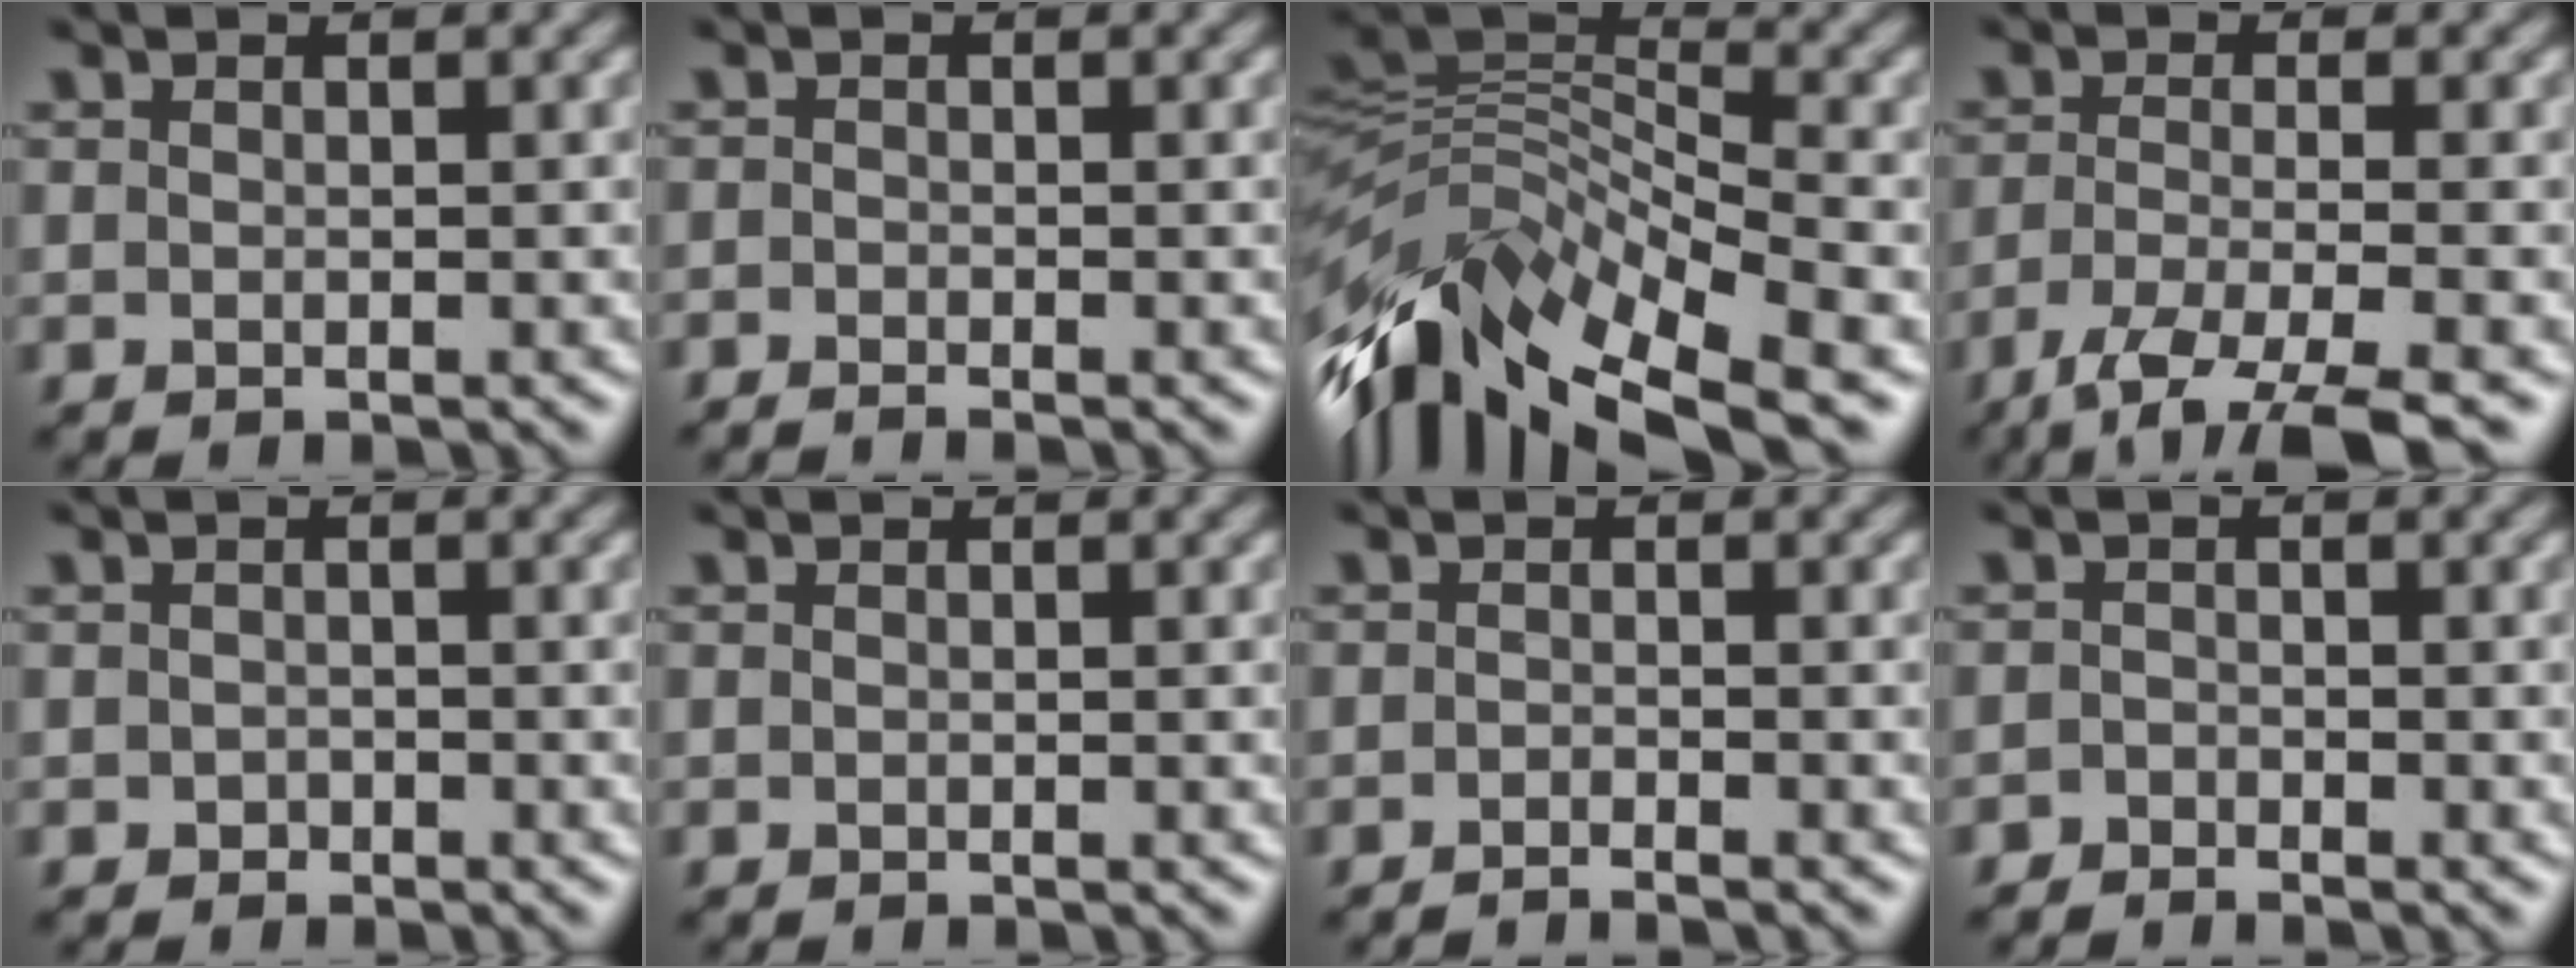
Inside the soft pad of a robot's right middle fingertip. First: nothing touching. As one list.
[{"total": 1.3, "force": [-1.2, 0.0, 0.5], "torque": [-0.006, -0.007, -0.026]}, {"total": 11.2, "force": [-6.1, 4.4, 8.3], "torque": [-0.161, 0.016, -0.115]}, {"total": 6.4, "force": [-4.3, 1.4, 4.6], "torque": [-0.075, -0.008, -0.085]}, {"total": 0.6, "force": [-0.3, 0.5, 0.1], "torque": [0.000, -0.004, -0.005]}, {"total": 0.0}, {"total": 1.3, "force": [-1.1, 0.1, 0.6], "torque": [-0.001, -0.002, -0.025]}, {"total": 1.3, "force": [-1.3, 0.2, 0.0], "torque": [0.004, -0.003, -0.029]}]